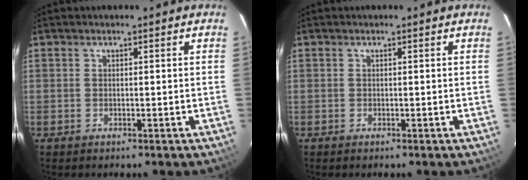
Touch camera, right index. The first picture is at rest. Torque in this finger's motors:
{"motor_torque": [0.03, -0.04, 0.01, 0.00]}